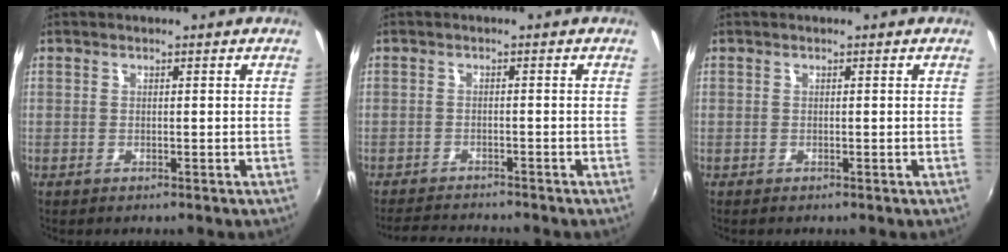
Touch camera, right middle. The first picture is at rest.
{"total": 5.6, "force": [-5.4, 0.5, 1.4], "torque": [-0.044, -0.009, -0.088]}
{"total": 0.0}